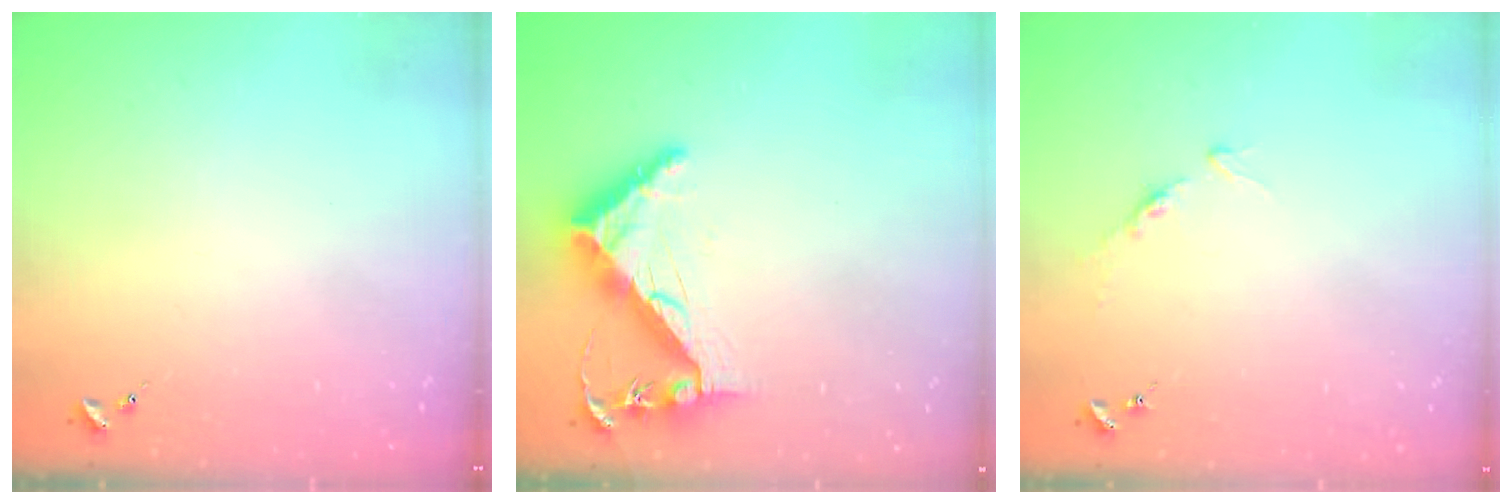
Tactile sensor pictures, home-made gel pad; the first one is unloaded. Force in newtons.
{"total": 8.7, "press": 8.6, "slide": 0.9}
{"total": 4.9, "press": 4.8, "slide": 0.6}